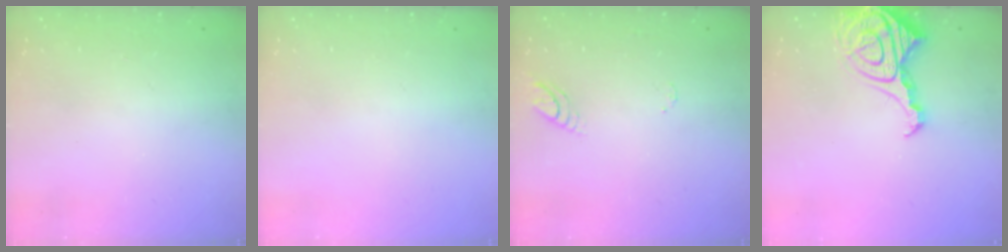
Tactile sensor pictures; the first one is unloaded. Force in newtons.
{"total": 0.0}
{"total": 3.9, "press": 3.9, "slide": 0.4}
{"total": 14.6, "press": 14.5, "slide": 1.4}